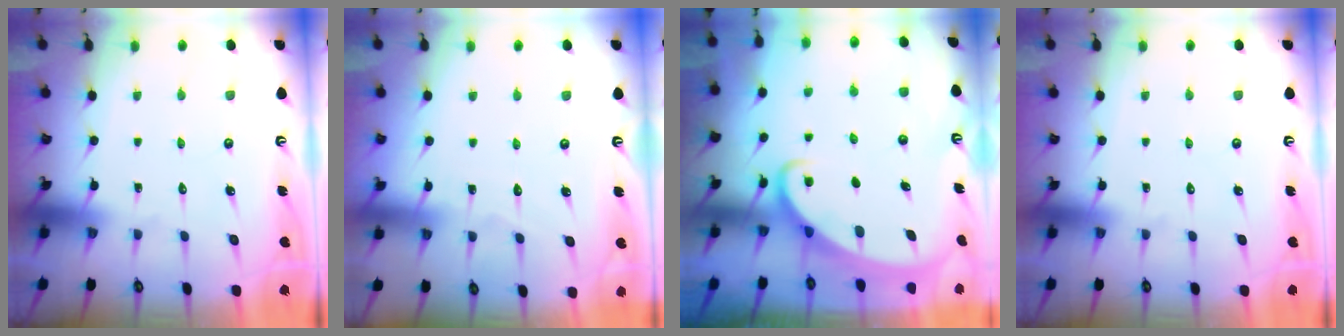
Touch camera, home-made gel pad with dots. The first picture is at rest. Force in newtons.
{"total": 2.9, "press": 2.9, "slide": 0.3}
{"total": 2.1, "press": 2.1, "slide": 0.3}
{"total": 0.0}